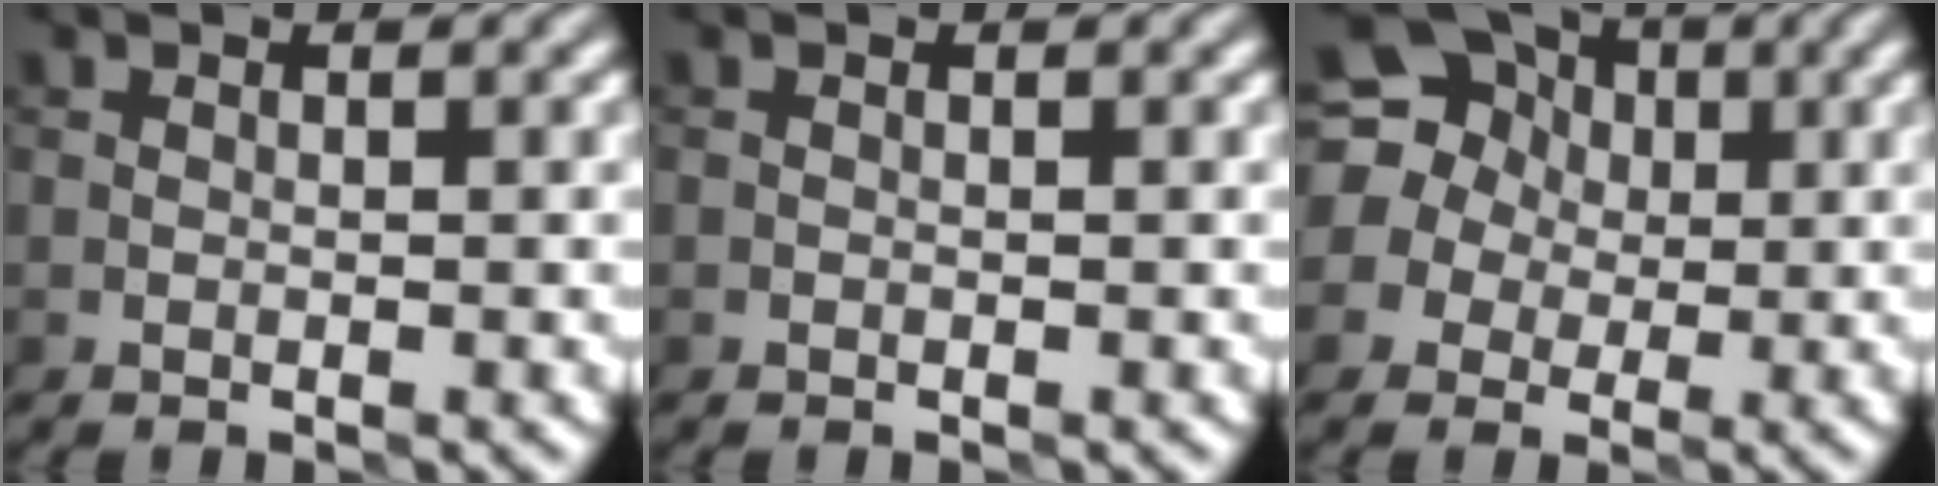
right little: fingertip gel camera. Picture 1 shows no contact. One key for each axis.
{"total": 0.0}
{"total": 14.4, "fx": 3.6, "fy": 13.1, "fz": 4.8, "tx": -0.150, "ty": 0.044, "tz": 0.035}